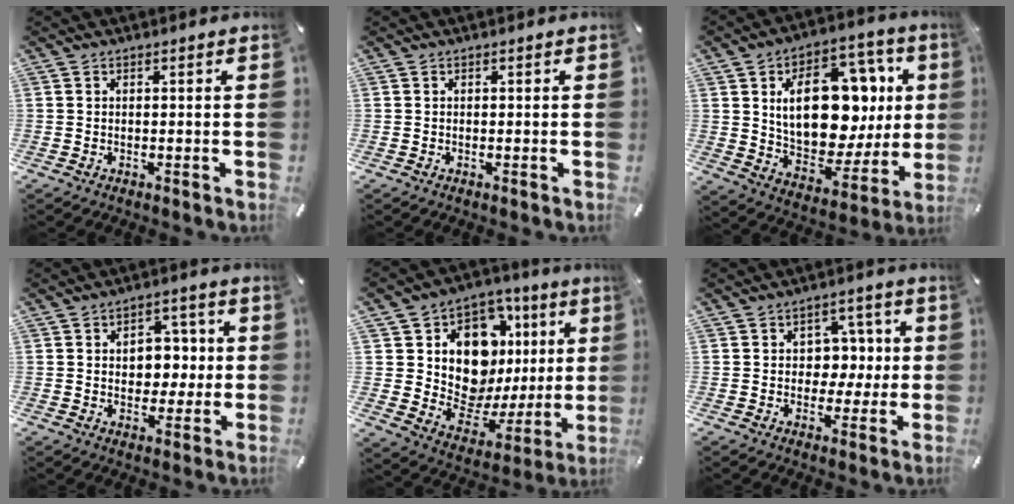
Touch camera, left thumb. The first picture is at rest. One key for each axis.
{"total": 0.0}
{"total": 22.8, "fx": 5.3, "fy": 14.6, "fz": 16.7, "tx": -0.252, "ty": -0.026, "tz": 0.098}
{"total": 8.1, "fx": 0.4, "fy": 6.6, "fz": 4.7, "tx": -0.052, "ty": 0.001, "tz": 0.002}
{"total": 13.8, "fx": 5.7, "fy": 10.4, "fz": 7.0, "tx": -0.114, "ty": -0.059, "tz": 0.112}
{"total": 7.7, "fx": 0.6, "fy": 6.9, "fz": 3.4, "tx": -0.043, "ty": 0.003, "tz": 0.011}